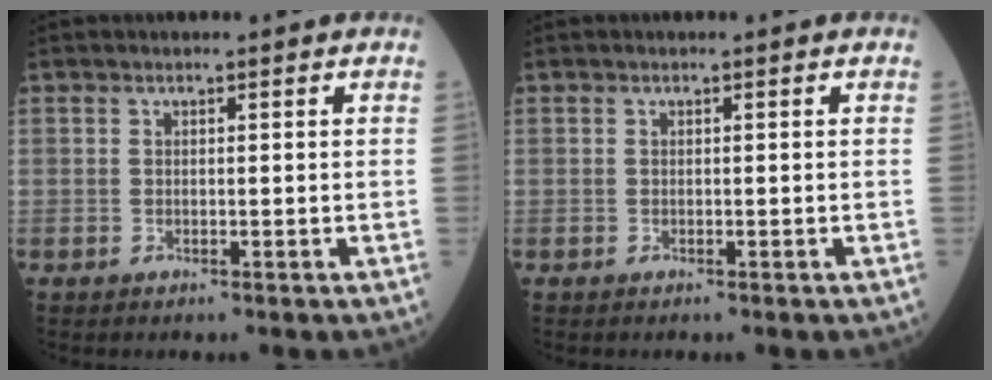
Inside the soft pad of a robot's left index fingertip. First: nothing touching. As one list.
[{"total": 0.0}]